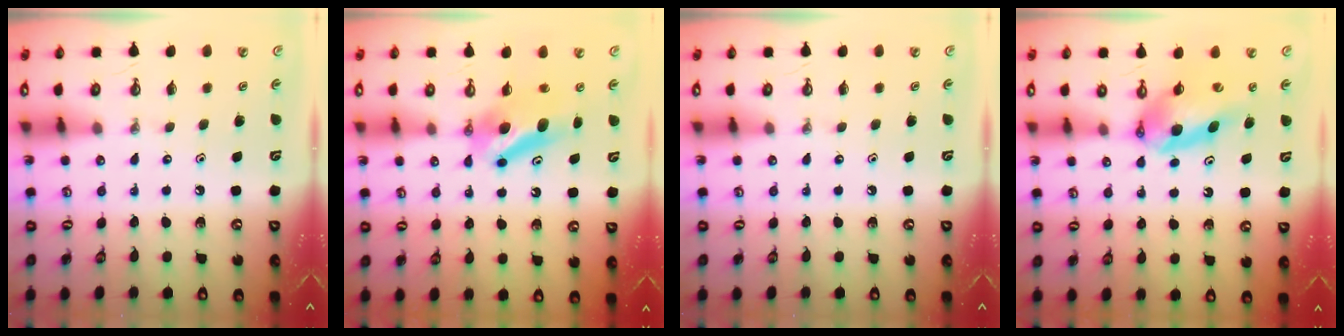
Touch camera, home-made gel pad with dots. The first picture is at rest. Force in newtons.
{"total": 9.3, "press": 5.7, "slide": 7.3}
{"total": 0.0}
{"total": 9.8, "press": 9.7, "slide": 1.4}